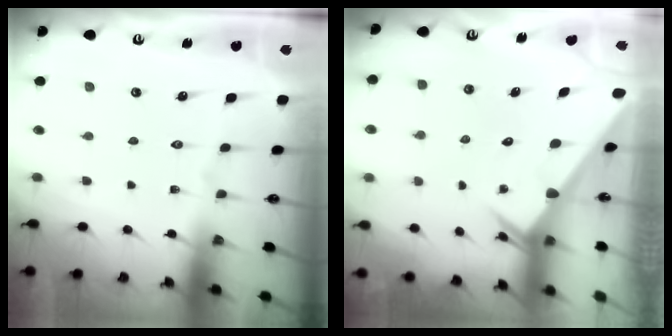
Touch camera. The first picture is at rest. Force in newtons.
{"total": 2.3, "press": 2.3, "slide": 0.0}